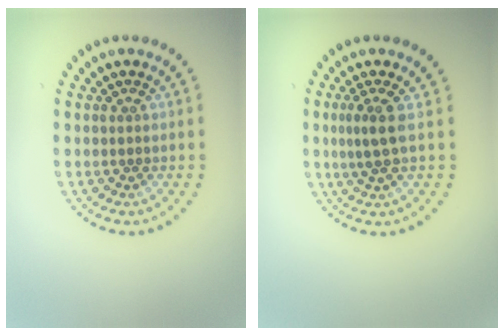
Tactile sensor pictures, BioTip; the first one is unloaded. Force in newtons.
{"total": 2.1, "press": 1.5, "slide": 1.5}